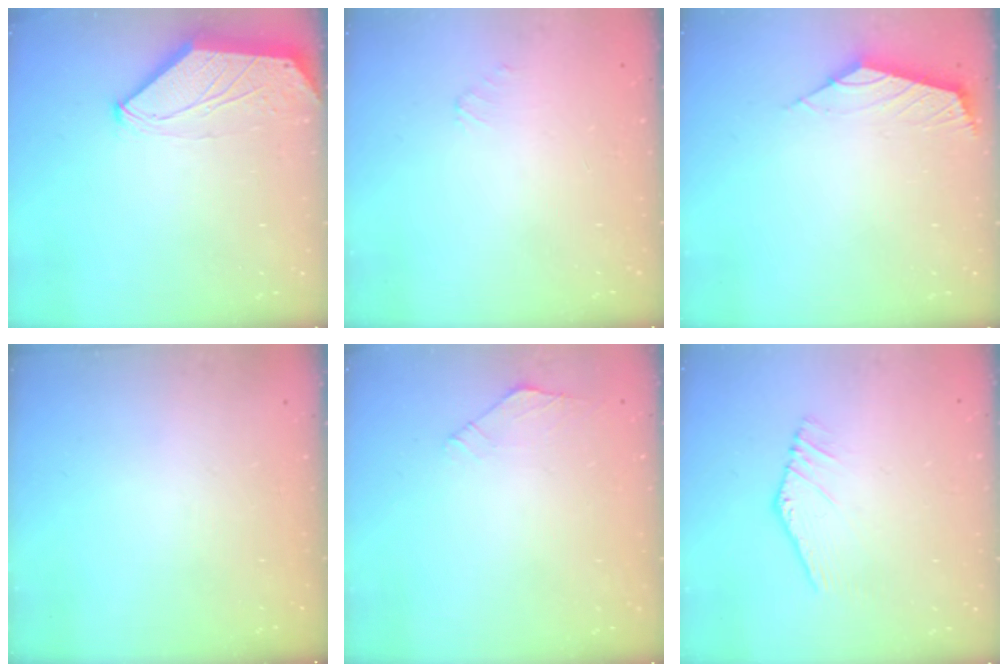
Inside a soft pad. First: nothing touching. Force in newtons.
{"total": 1.0, "press": 0.9, "slide": 0.4}
{"total": 2.6, "press": 2.5, "slide": 0.6}
{"total": 0.0}
{"total": 2.1, "press": 2.1, "slide": 0.5}
{"total": 3.6, "press": 3.6, "slide": 0.1}